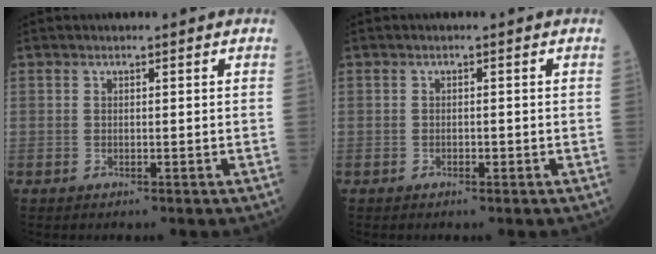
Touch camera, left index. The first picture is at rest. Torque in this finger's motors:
{"motor_torque": [-0.32, -0.01, -0.08, -0.01]}